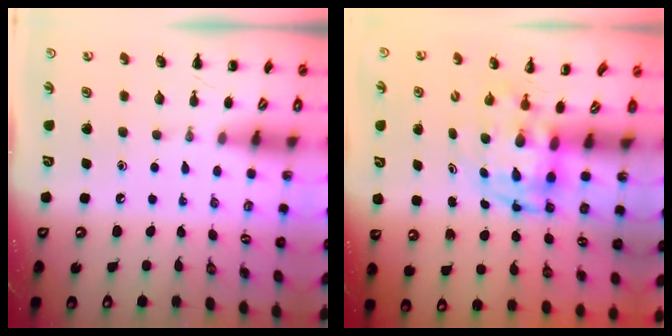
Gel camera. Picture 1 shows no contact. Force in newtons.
{"total": 3.6, "press": 3.5, "slide": 0.8}